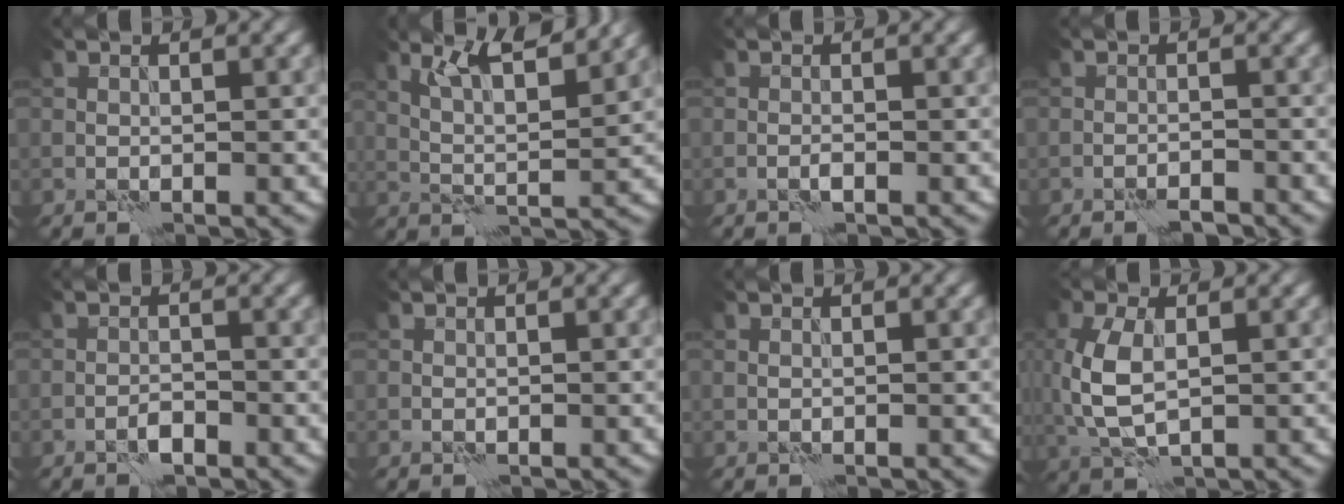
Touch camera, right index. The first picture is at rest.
{"total": 5.9, "force": [4.0, 1.1, 4.2], "torque": [-0.080, 0.007, 0.064]}
{"total": 0.5, "force": [-0.4, -0.1, 0.3], "torque": [-0.009, 0.005, -0.008]}
{"total": 1.3, "force": [-1.2, 0.2, 0.6], "torque": [-0.007, 0.004, -0.022]}
{"total": 1.2, "force": [-1.0, 0.2, 0.6], "torque": [-0.009, 0.008, -0.021]}
{"total": 0.0}
{"total": 0.0}
{"total": 5.5, "force": [0.2, 3.1, 4.5], "torque": [-0.118, 0.003, 0.008]}